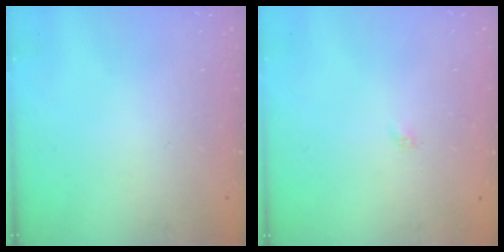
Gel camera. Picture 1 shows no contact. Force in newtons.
{"total": 2.0, "press": 1.9, "slide": 0.4}